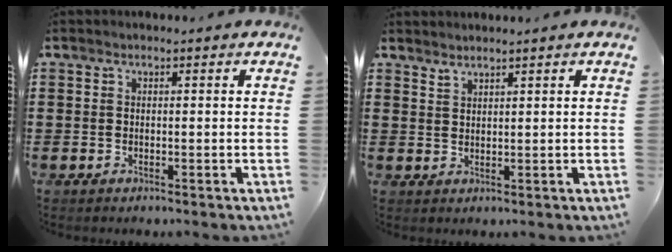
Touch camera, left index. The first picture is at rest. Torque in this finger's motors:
{"motor_torque": [0.04, 0.13, -0.01, -0.01]}